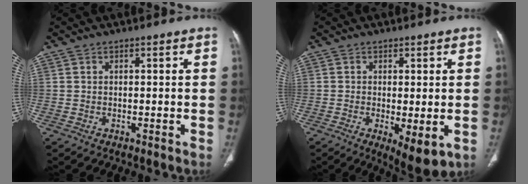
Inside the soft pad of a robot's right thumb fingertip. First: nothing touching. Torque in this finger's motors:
{"motor_torque": [-0.26, -0.13, -0.31, 0.12, 0.01]}